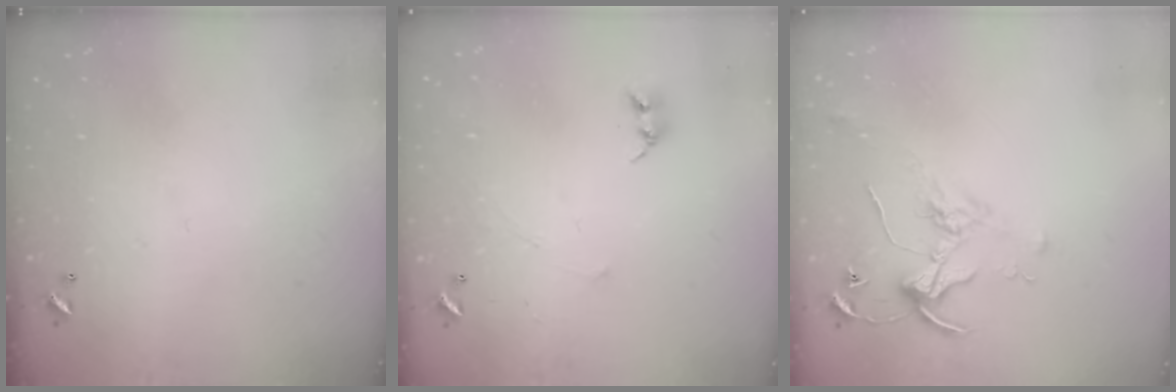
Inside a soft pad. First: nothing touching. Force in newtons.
{"total": 2.7, "press": 2.7, "slide": 0.3}
{"total": 2.1, "press": 2.1, "slide": 0.1}